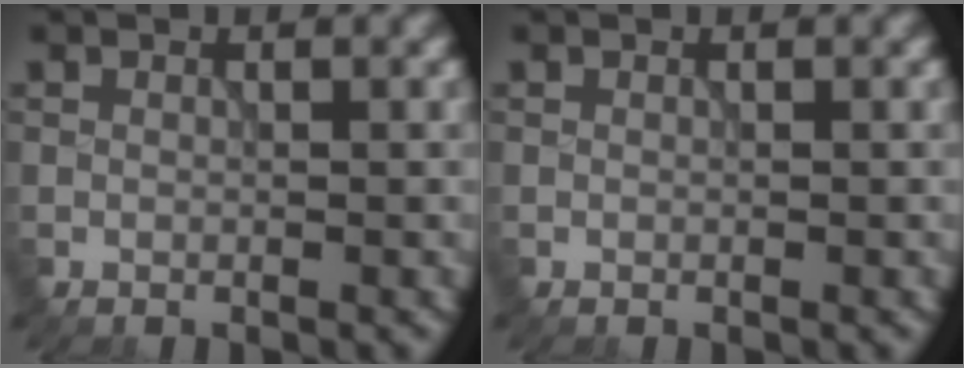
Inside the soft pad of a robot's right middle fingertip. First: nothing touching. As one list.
[{"total": 0.0}]